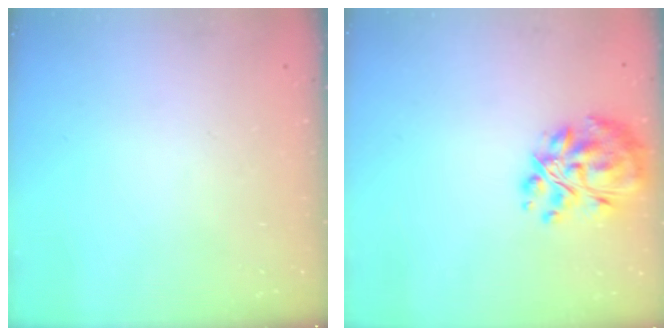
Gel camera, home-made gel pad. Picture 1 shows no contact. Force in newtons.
{"total": 14.0, "press": 13.1, "slide": 4.9}